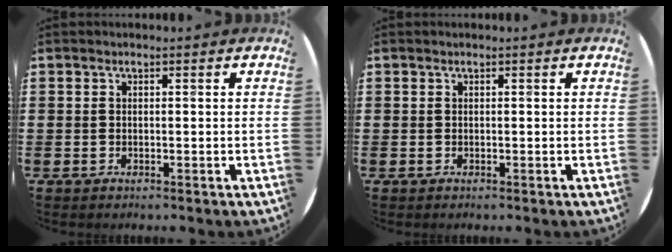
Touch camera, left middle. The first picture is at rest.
{"total": 0.0}